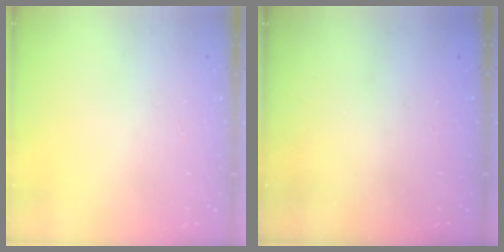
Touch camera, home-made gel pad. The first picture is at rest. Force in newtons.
{"total": 2.4, "press": 2.3, "slide": 0.8}